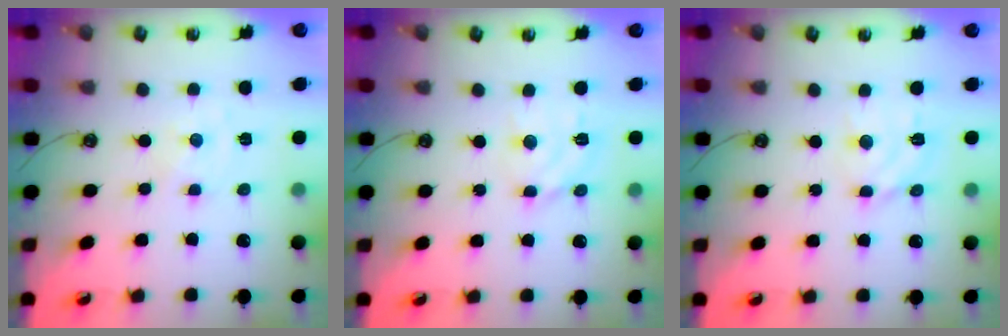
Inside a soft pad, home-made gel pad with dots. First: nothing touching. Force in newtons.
{"total": 8.0, "press": 8.0, "slide": 0.5}
{"total": 8.0, "press": 8.0, "slide": 0.5}